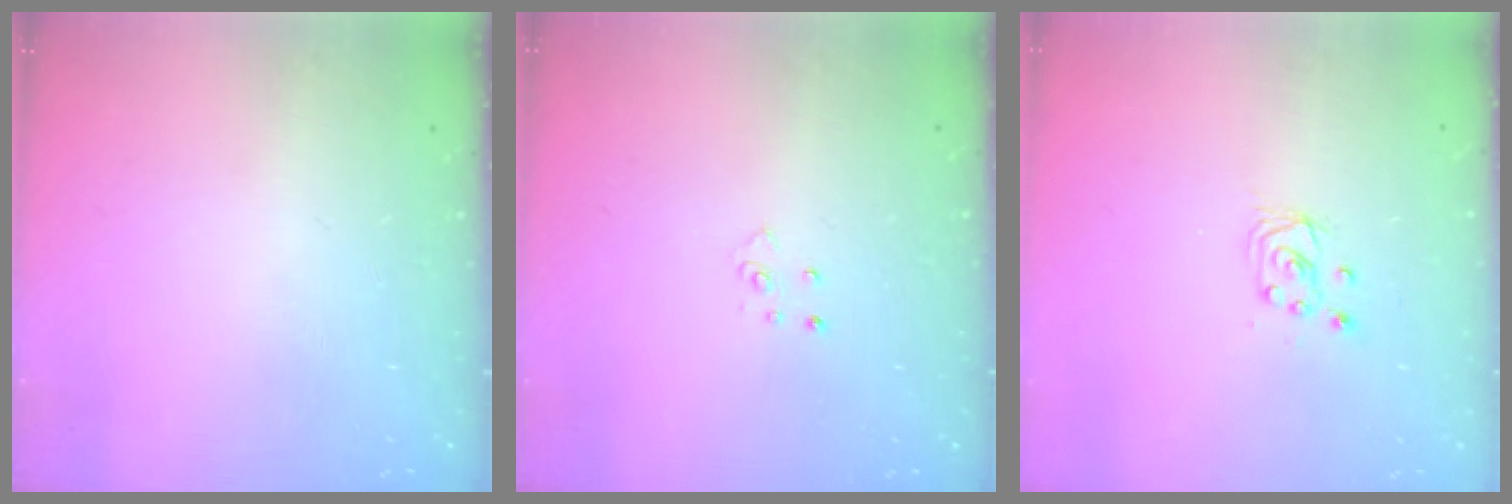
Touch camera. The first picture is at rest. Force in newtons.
{"total": 2.6, "press": 2.6, "slide": 0.3}
{"total": 3.4, "press": 3.4, "slide": 0.3}